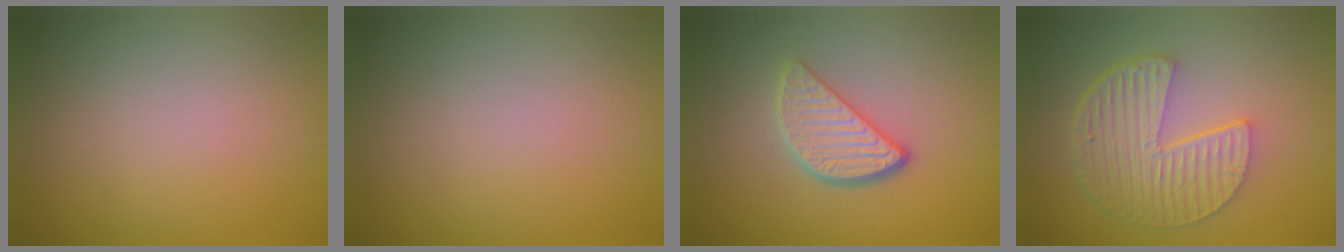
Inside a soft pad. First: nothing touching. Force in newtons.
{"total": 0.0}
{"total": 3.9, "press": 3.0, "slide": 2.4}
{"total": 5.8, "press": 4.2, "slide": 4.0}